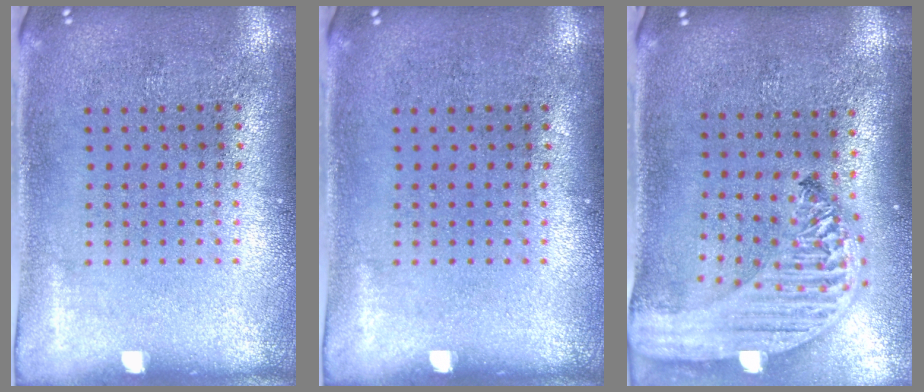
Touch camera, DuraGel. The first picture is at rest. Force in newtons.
{"total": 0.0}
{"total": 3.2, "press": 2.6, "slide": 1.9}